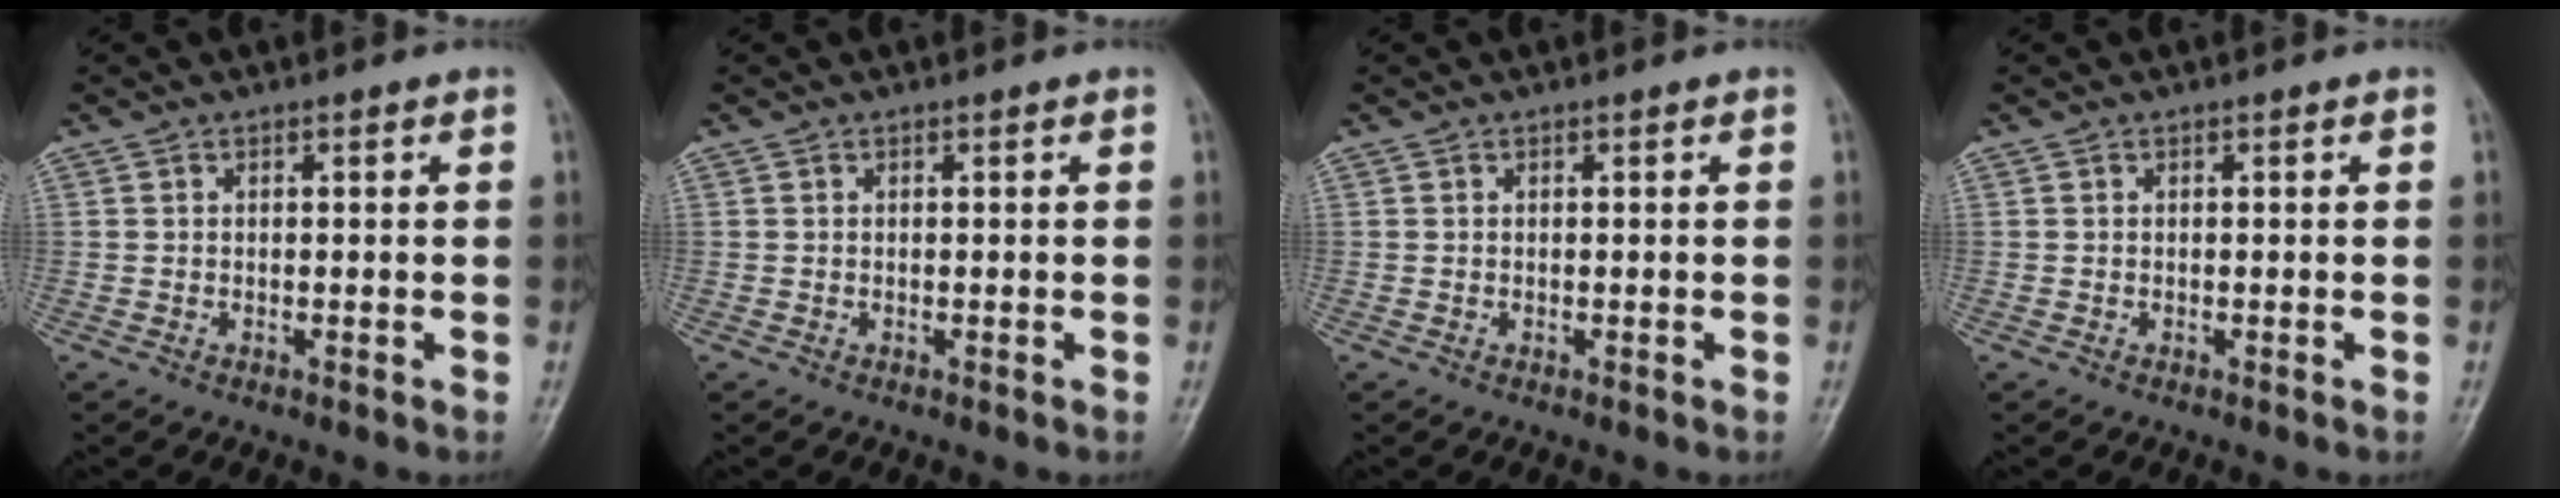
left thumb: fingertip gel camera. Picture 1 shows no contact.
{"total": 0.0}
{"total": 0.0}
{"total": 0.0}